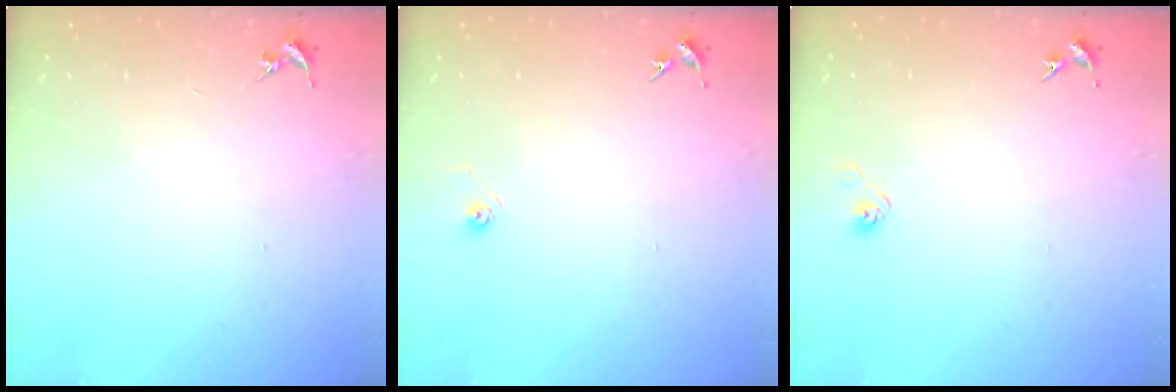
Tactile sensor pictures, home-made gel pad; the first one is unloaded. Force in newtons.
{"total": 3.2, "press": 2.6, "slide": 1.8}
{"total": 2.9, "press": 2.8, "slide": 0.8}